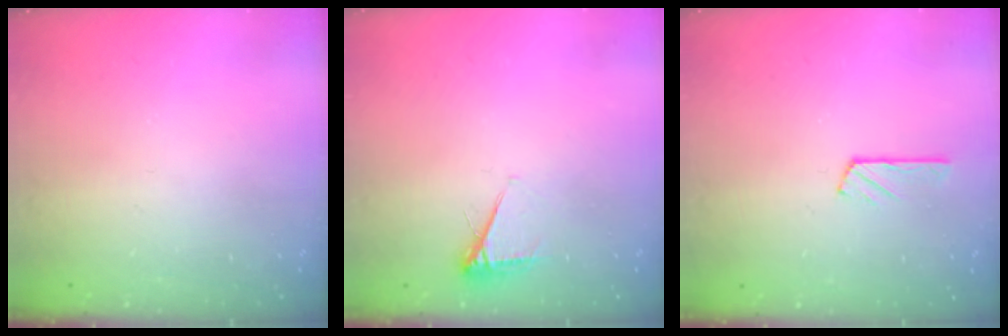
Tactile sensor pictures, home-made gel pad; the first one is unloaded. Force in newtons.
{"total": 4.3, "press": 4.2, "slide": 0.6}
{"total": 2.8, "press": 2.8, "slide": 0.3}